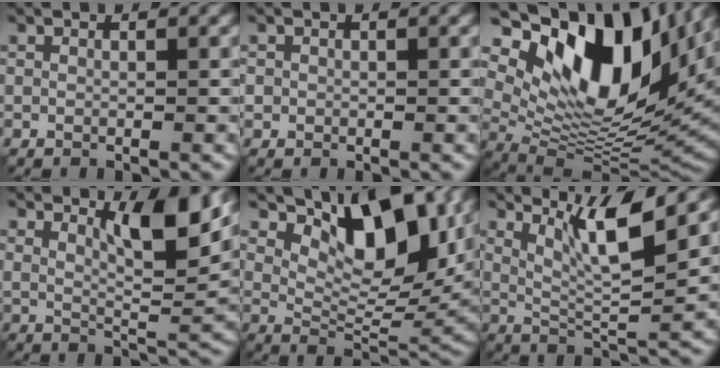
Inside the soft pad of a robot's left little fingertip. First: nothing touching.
{"total": 0.7, "force": [0.0, 0.7, 0.0], "torque": [0.006, -0.004, -0.003]}
{"total": 16.5, "force": [7.0, 8.0, 12.7], "torque": [-0.217, 0.007, 0.126]}
{"total": 5.6, "force": [3.1, 1.3, 4.5], "torque": [-0.074, -0.007, 0.051]}
{"total": 10.0, "force": [5.0, 4.2, 7.6], "torque": [-0.115, -0.006, 0.087]}
{"total": 6.0, "force": [3.2, 0.8, 5.1], "torque": [-0.096, -0.004, 0.063]}